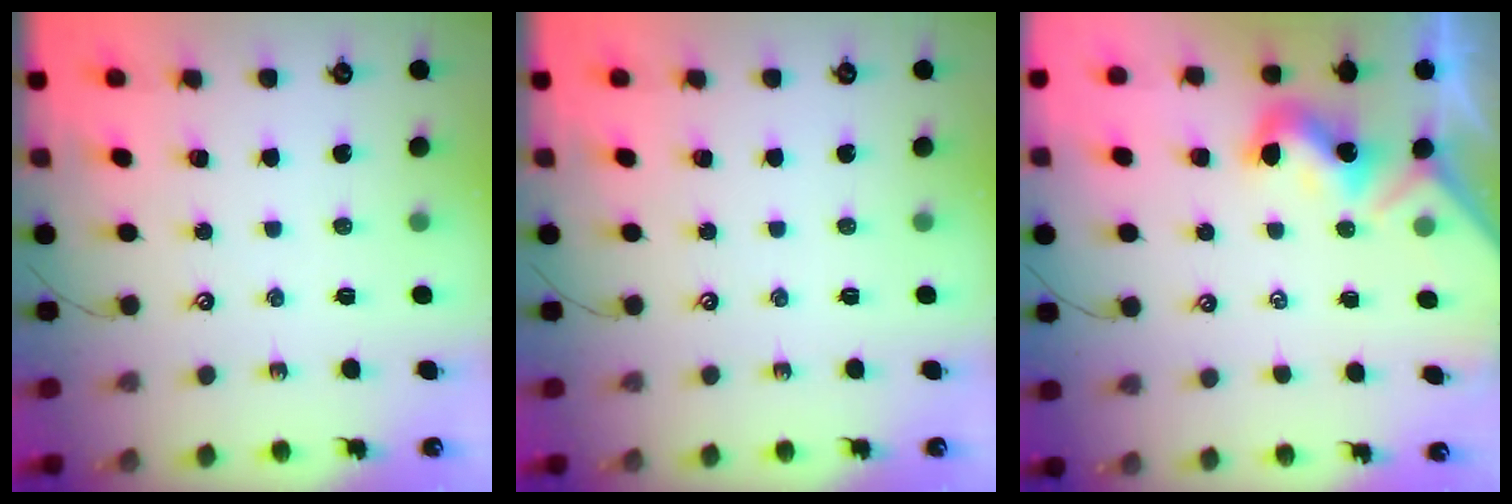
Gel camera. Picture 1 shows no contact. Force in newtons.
{"total": 0.0}
{"total": 1.9, "press": 1.8, "slide": 0.3}